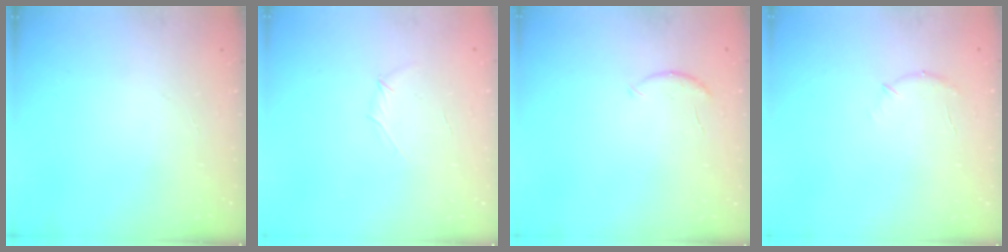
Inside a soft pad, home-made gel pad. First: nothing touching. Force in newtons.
{"total": 3.5, "press": 3.4, "slide": 0.8}
{"total": 6.2, "press": 6.1, "slide": 0.9}
{"total": 6.9, "press": 6.7, "slide": 1.8}